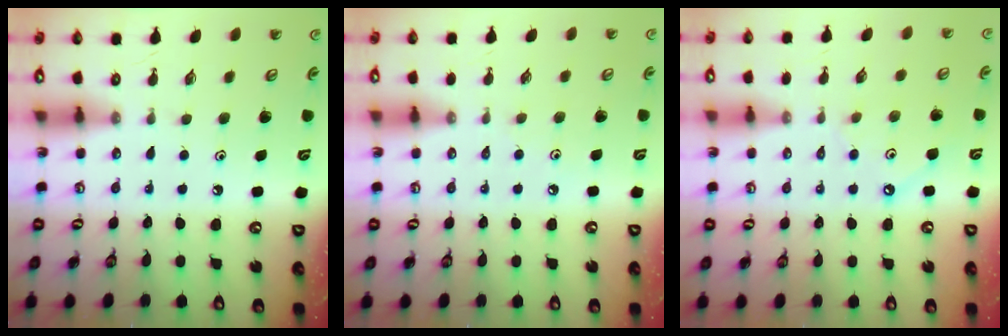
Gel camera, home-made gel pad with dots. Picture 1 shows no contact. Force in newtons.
{"total": 2.1, "press": 2.1, "slide": 0.4}
{"total": 2.1, "press": 2.1, "slide": 0.3}